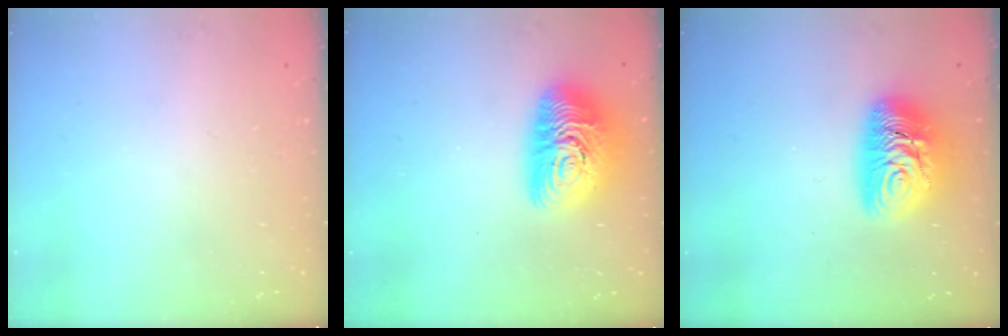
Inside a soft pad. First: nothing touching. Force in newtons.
{"total": 14.6, "press": 14.6, "slide": 0.9}
{"total": 11.7, "press": 11.6, "slide": 1.1}